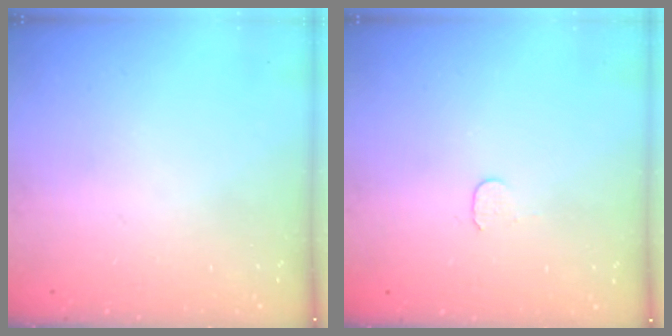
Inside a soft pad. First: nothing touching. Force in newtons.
{"total": 3.7, "press": 3.7, "slide": 0.3}